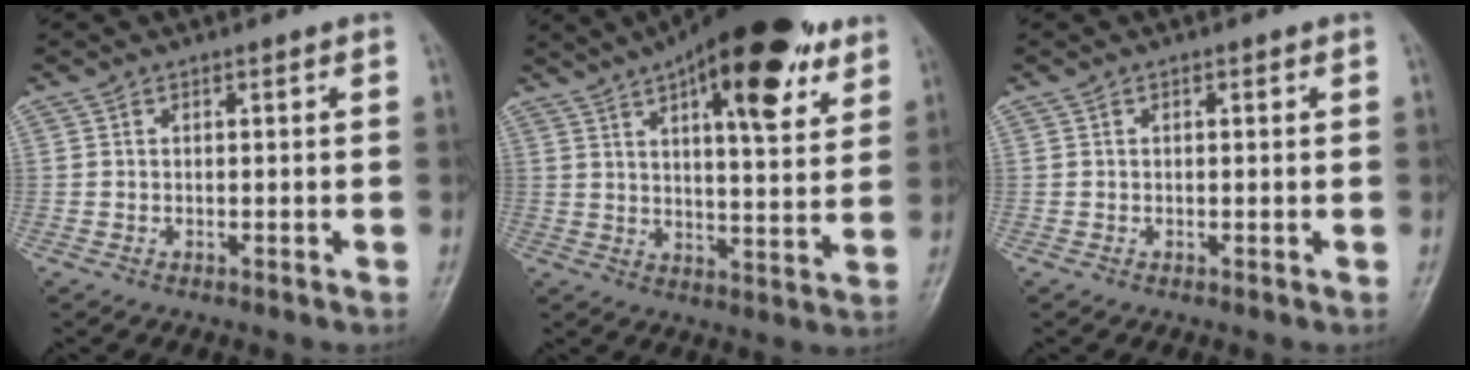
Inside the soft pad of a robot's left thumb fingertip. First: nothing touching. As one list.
[{"total": 21.9, "force": [12.3, 7.6, 16.4], "torque": [-0.216, -0.024, 0.180]}, {"total": 0.5, "force": [0.1, 0.4, 0.4], "torque": [0.001, 0.004, -0.001]}]